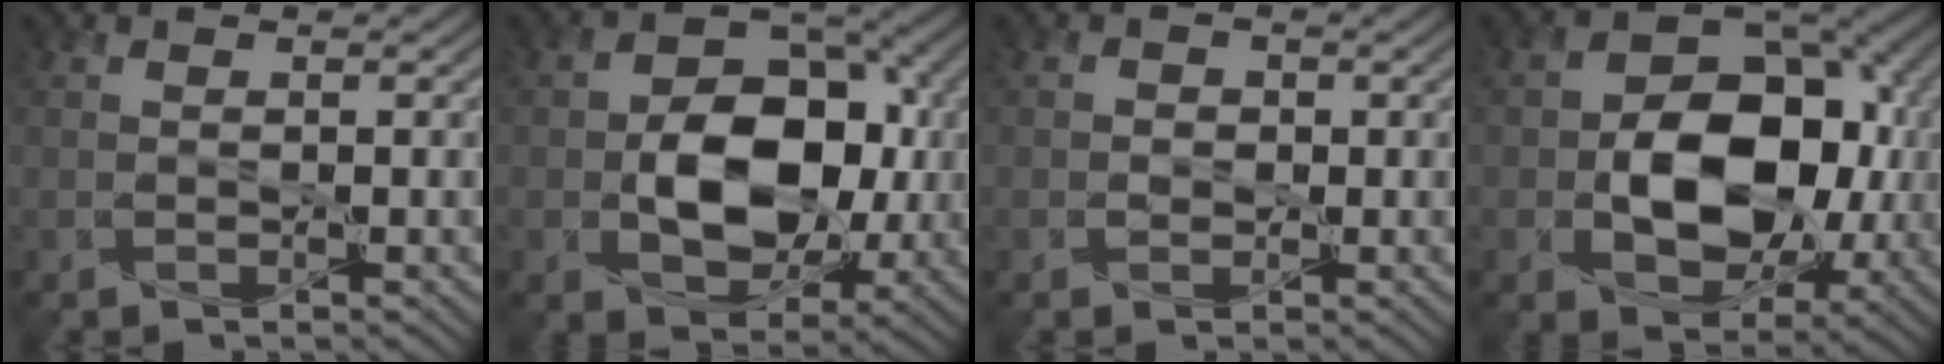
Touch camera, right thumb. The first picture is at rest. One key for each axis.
{"total": 11.3, "fx": -1.1, "fy": 8.0, "fz": 8.0, "tx": -0.126, "ty": 0.002, "tz": -0.020}
{"total": 1.3, "fx": -0.4, "fy": 1.2, "fz": 0.5, "tx": -0.008, "ty": -0.003, "tz": -0.012}
{"total": 13.1, "fx": -1.1, "fy": 9.4, "fz": 9.1, "tx": -0.139, "ty": -0.004, "tz": -0.018}